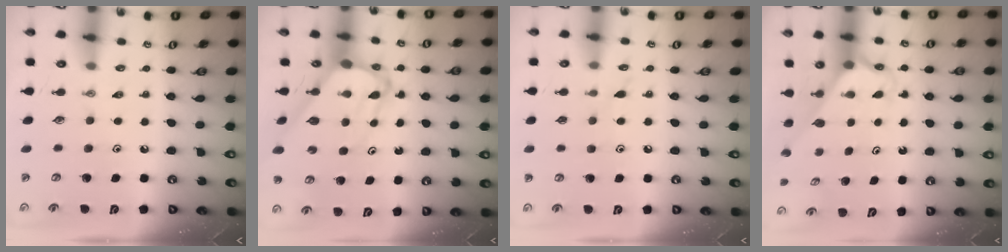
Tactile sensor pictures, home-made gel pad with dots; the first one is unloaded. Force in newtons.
{"total": 7.3, "press": 7.3, "slide": 0.7}
{"total": 5.4, "press": 5.3, "slide": 0.5}
{"total": 2.6, "press": 2.6, "slide": 0.2}